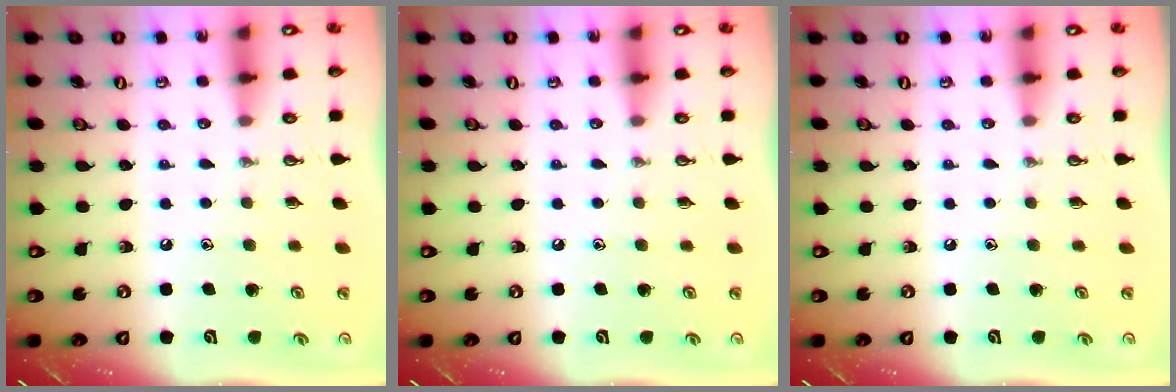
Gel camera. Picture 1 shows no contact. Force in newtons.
{"total": 0.0}
{"total": 0.0}